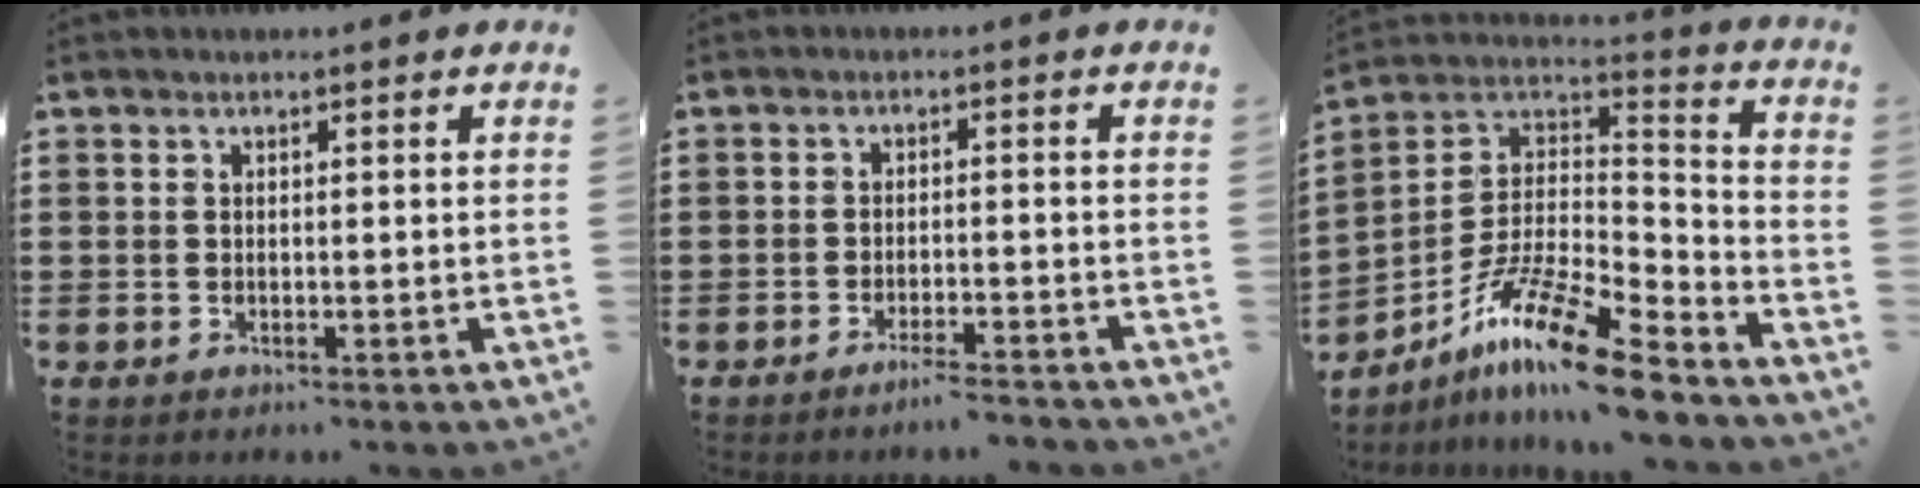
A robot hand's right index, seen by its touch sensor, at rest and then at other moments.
{"total": 2.8, "force": [-2.5, 0.0, 1.2], "torque": [-0.021, 0.002, -0.049]}
{"total": 13.7, "force": [-10.2, 2.1, 8.9], "torque": [-0.173, 0.016, -0.197]}